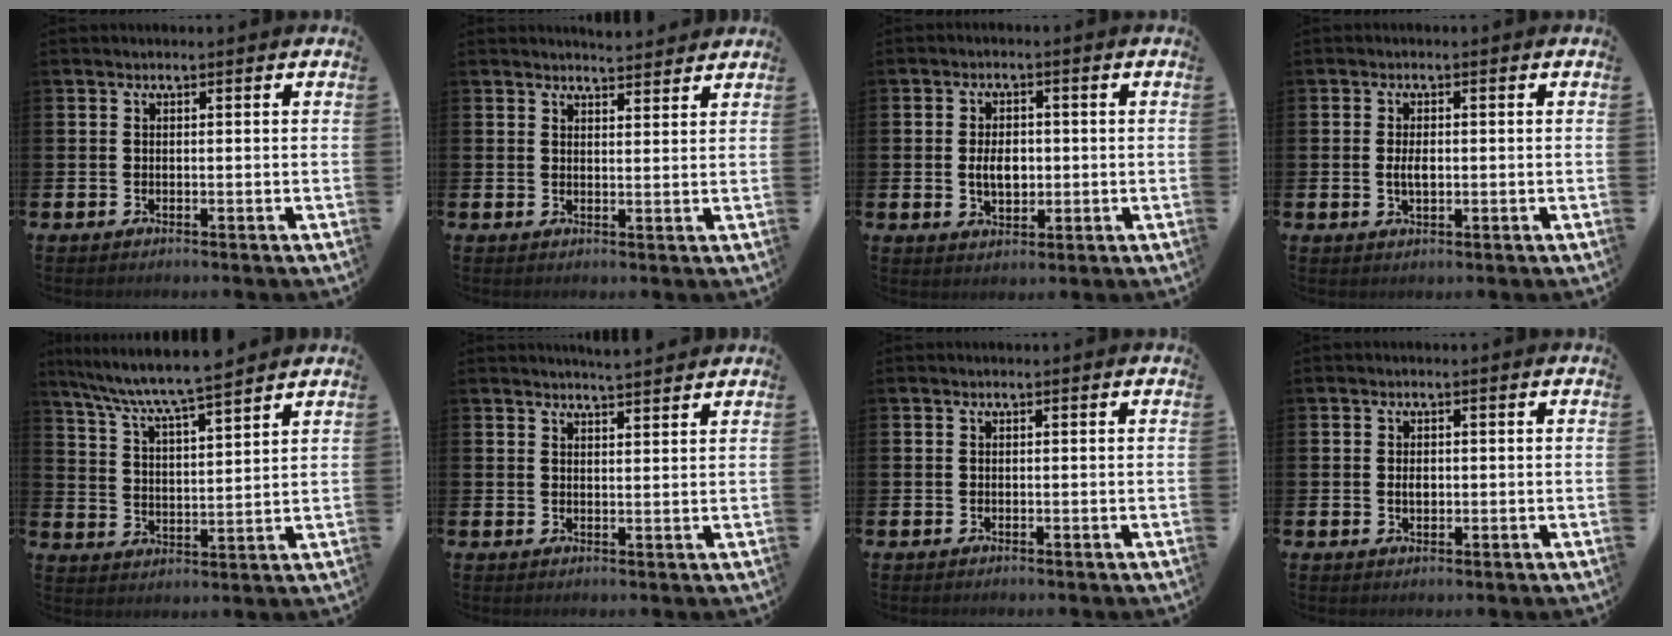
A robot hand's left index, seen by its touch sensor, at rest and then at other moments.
{"total": 3.5, "force": [3.5, 0.1, -0.2], "torque": [0.005, -0.023, 0.062]}
{"total": 4.0, "force": [-0.1, 2.6, 3.0], "torque": [-0.044, 0.003, -0.007]}
{"total": 2.3, "force": [-0.1, 1.2, 2.0], "torque": [-0.031, 0.001, -0.005]}
{"total": 7.4, "force": [7.0, 0.2, 2.4], "torque": [-0.079, -0.043, 0.123]}
{"total": 3.4, "force": [3.4, -0.3, 0.1], "torque": [-0.007, -0.018, 0.061]}
{"total": 0.0}
{"total": 1.5, "force": [0.1, 0.9, 1.2], "torque": [-0.016, 0.003, -0.003]}